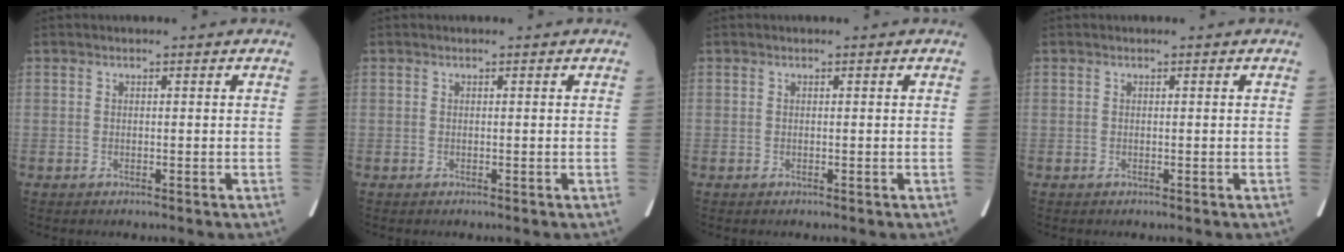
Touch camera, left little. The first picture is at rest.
{"total": 0.0}
{"total": 0.0}
{"total": 0.0}